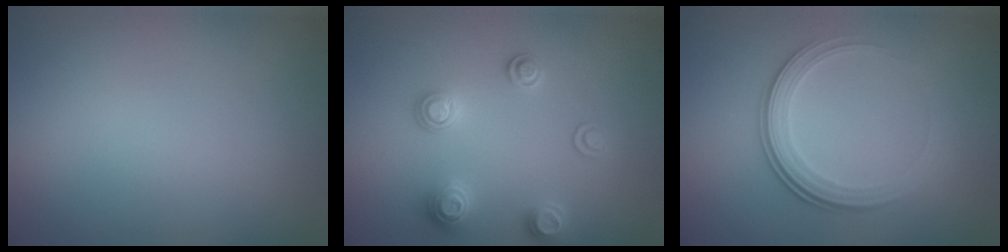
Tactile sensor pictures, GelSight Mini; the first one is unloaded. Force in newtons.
{"total": 2.6, "press": 2.6, "slide": 0.2}
{"total": 3.9, "press": 2.7, "slide": 2.9}